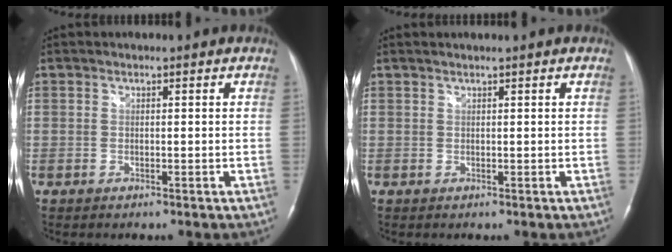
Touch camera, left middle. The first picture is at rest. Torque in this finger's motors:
{"motor_torque": [0.07, -0.11, 0.04, -0.01]}